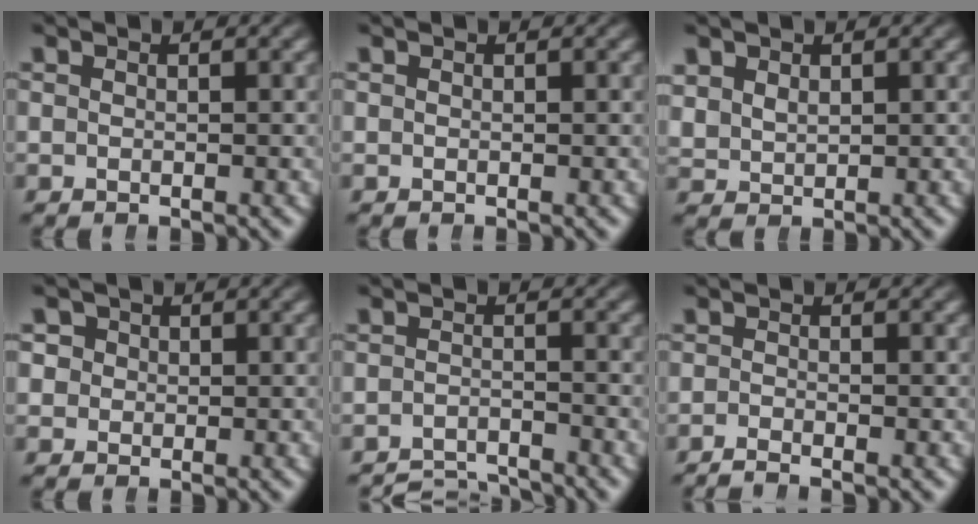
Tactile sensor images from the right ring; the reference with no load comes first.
{"total": 0.0}
{"total": 2.1, "force": [1.1, 1.6, 0.7], "torque": [-0.026, -0.013, 0.039]}
{"total": 3.9, "force": [1.1, 3.4, 1.6], "torque": [-0.030, 0.003, 0.018]}
{"total": 4.8, "force": [-4.8, 0.5, 0.3], "torque": [0.013, -0.018, -0.076]}
{"total": 1.6, "force": [-1.6, -0.1, 0.1], "torque": [0.006, -0.005, -0.028]}